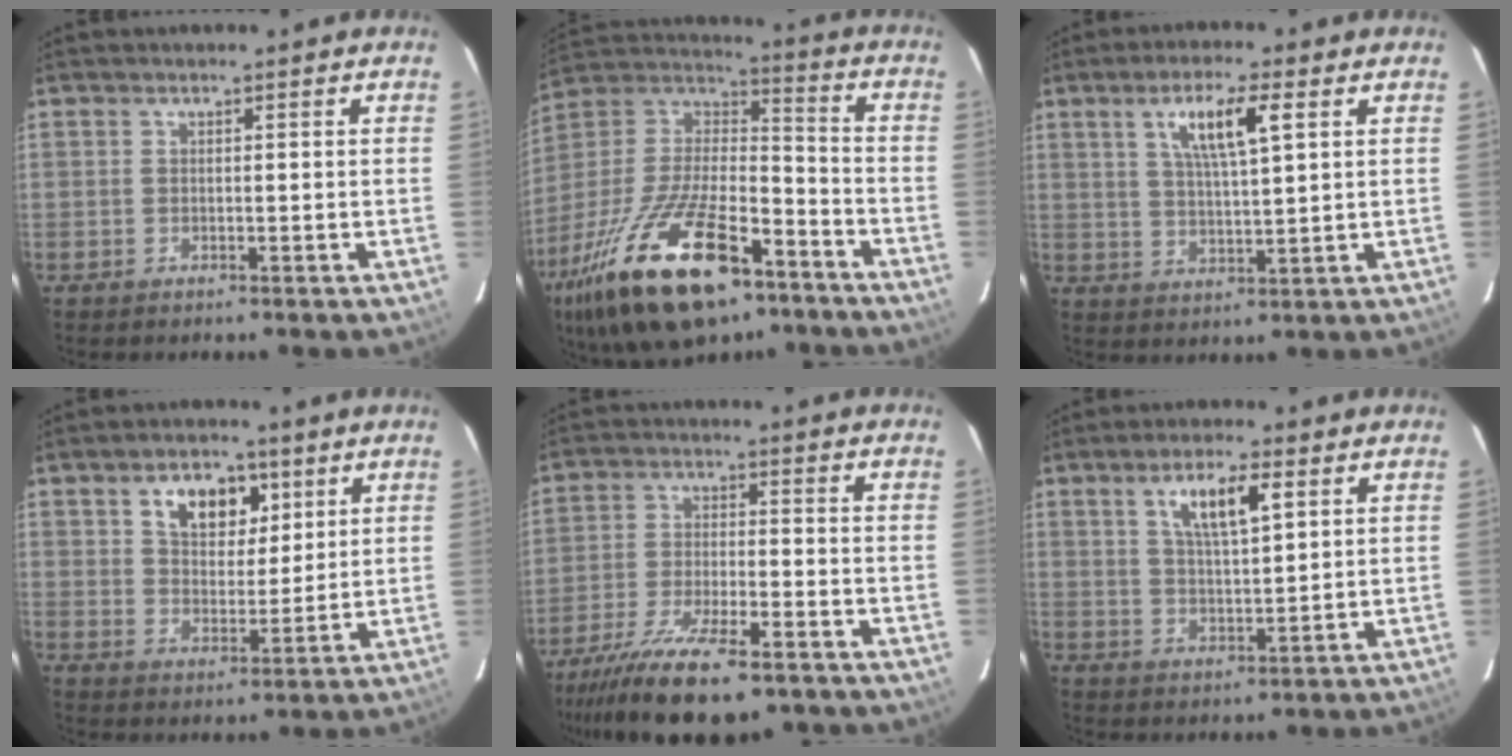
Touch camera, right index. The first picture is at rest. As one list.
[{"total": 28.5, "force": [-17.0, 11.7, 19.7], "torque": [-0.392, -0.022, -0.283]}, {"total": 8.2, "force": [3.4, 1.6, 7.3], "torque": [-0.132, 0.004, 0.063]}, {"total": 9.4, "force": [4.5, 5.9, 5.8], "torque": [-0.098, 0.015, 0.078]}, {"total": 17.5, "force": [-13.1, 4.6, 10.6], "torque": [-0.221, -0.044, -0.224]}, {"total": 8.2, "force": [3.6, 2.3, 6.9], "torque": [-0.125, 0.005, 0.069]}]